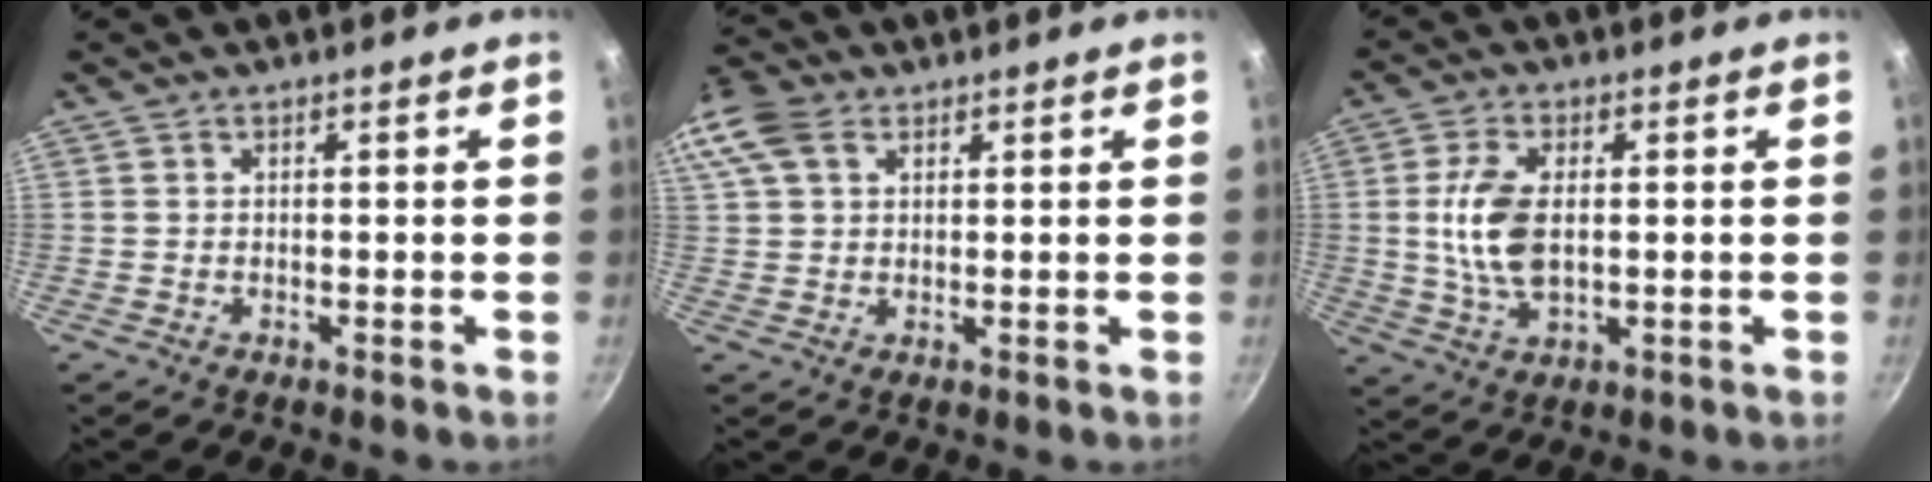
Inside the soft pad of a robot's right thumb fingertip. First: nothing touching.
{"total": 9.6, "force": [4.1, 6.4, 5.8], "torque": [-0.121, 0.019, 0.073]}
{"total": 9.6, "force": [0.7, 5.1, 8.1], "torque": [-0.163, -0.001, 0.015]}